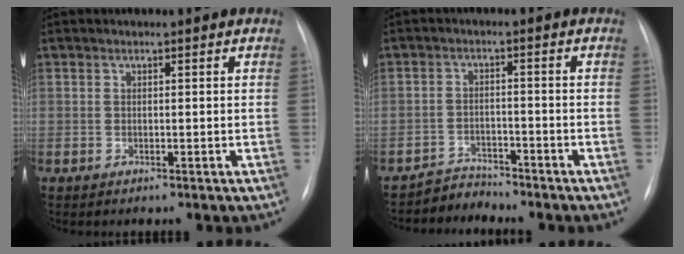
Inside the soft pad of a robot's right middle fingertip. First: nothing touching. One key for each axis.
{"total": 3.4, "fx": -3.1, "fy": 0.3, "fz": -1.4, "tx": 0.033, "ty": -0.006, "tz": -0.051}